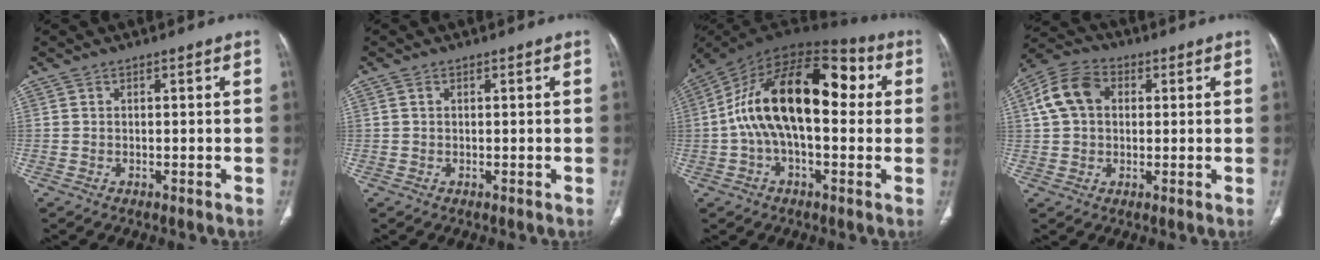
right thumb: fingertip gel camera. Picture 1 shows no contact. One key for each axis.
{"total": 0.5, "fx": 0.1, "fy": 0.4, "fz": 0.4, "tx": -0.009, "ty": 0.004, "tz": 0.004}
{"total": 21.8, "fx": 2.0, "fy": 11.3, "fz": 18.6, "tx": -0.303, "ty": 0.052, "tz": 0.019}
{"total": 9.7, "fx": 2.1, "fy": 7.1, "fz": 6.2, "tx": -0.118, "ty": 0.021, "tz": 0.032}